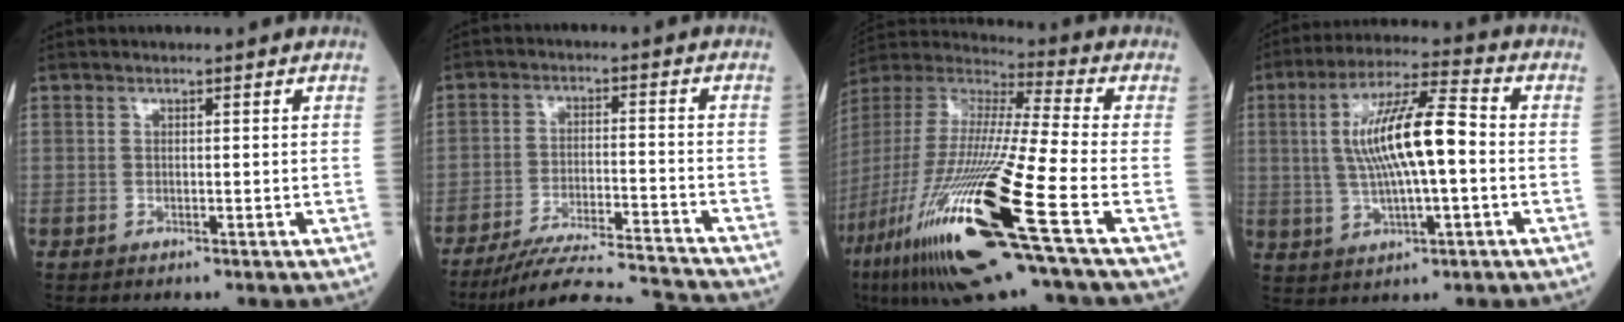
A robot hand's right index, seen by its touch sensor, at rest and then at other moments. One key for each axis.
{"total": 14.3, "fx": -13.7, "fy": -0.9, "fz": 3.8, "tx": -0.057, "ty": -0.001, "tz": -0.216}
{"total": 29.3, "fx": -13.0, "fy": 2.0, "fz": 26.2, "tx": -0.549, "ty": -0.078, "tz": -0.245}
{"total": 12.6, "fx": 0.4, "fy": 2.2, "fz": 12.3, "tx": -0.232, "ty": 0.019, "tz": 0.006}